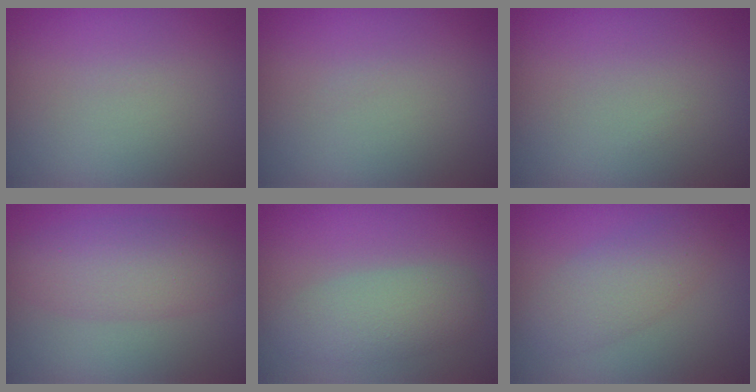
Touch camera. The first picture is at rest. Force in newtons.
{"total": 0.0}
{"total": 0.0}
{"total": 4.6, "press": 4.6, "slide": 0.2}
{"total": 3.2, "press": 3.2, "slide": 0.1}
{"total": 3.5, "press": 3.5, "slide": 0.2}